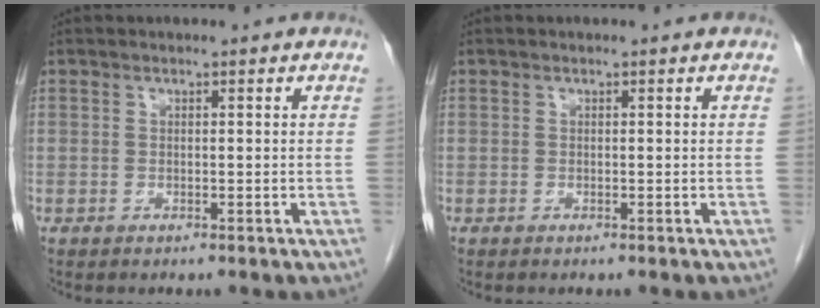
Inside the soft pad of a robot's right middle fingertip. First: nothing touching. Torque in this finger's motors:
{"motor_torque": [0.21, 0.01, 0.03, 0.00]}